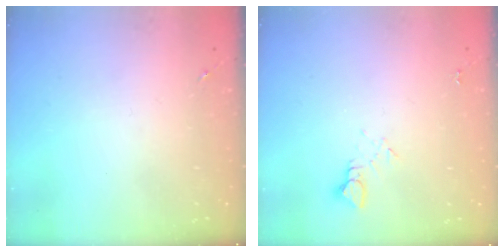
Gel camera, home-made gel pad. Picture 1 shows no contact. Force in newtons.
{"total": 4.2, "press": 4.2, "slide": 0.4}